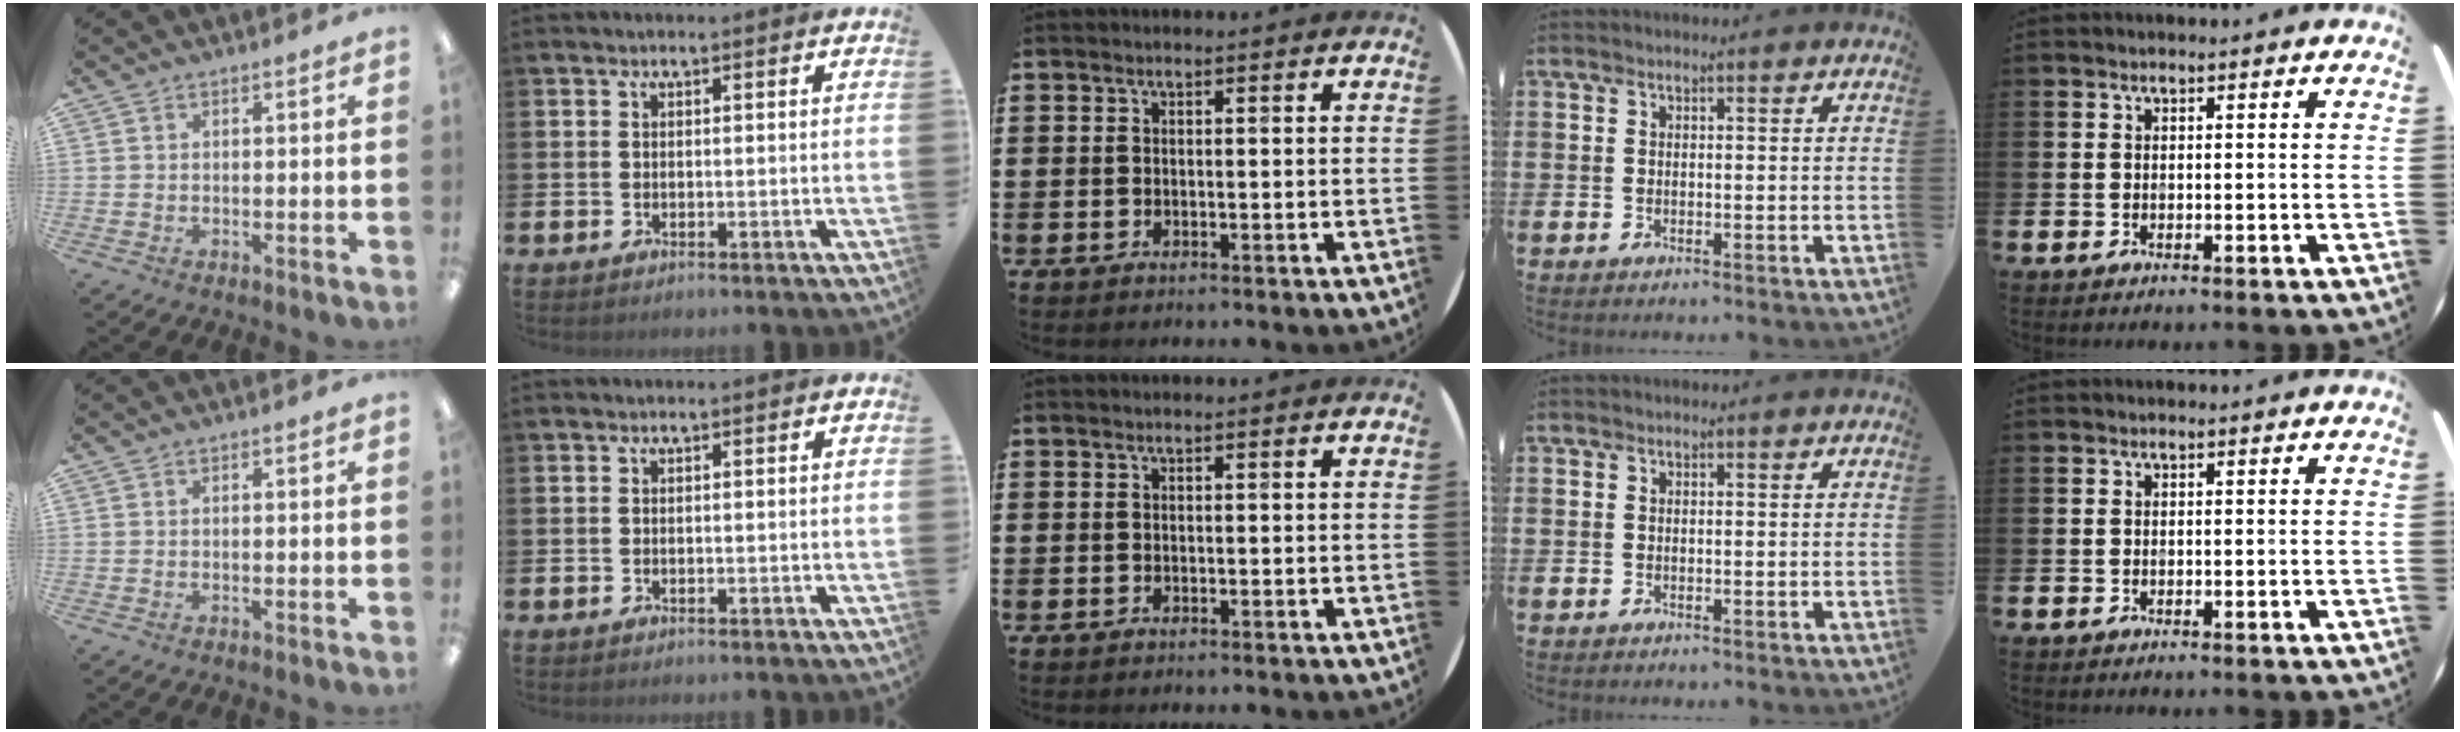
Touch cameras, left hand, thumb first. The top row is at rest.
{}